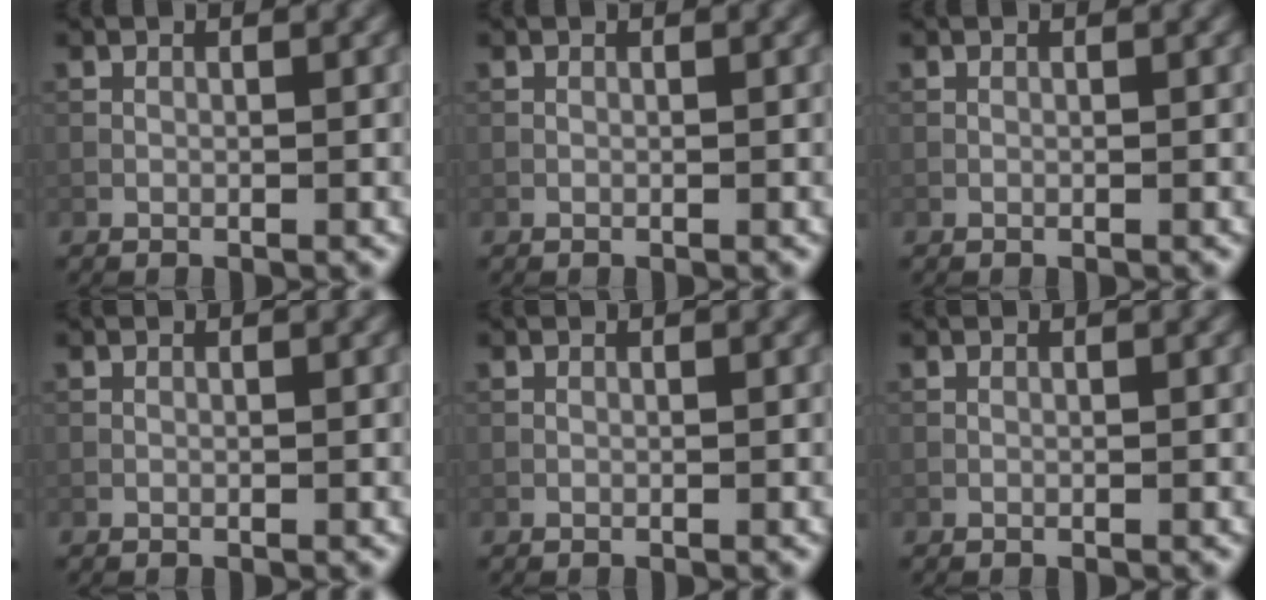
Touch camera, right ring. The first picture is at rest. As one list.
[{"total": 0.0}, {"total": 0.0}, {"total": 0.0}, {"total": 0.0}, {"total": 0.0}]